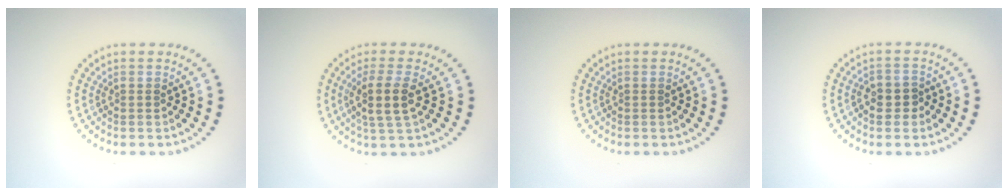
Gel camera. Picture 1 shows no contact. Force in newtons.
{"total": 3.0, "press": 2.6, "slide": 1.4}
{"total": 0.0}
{"total": 1.9, "press": 1.7, "slide": 0.7}